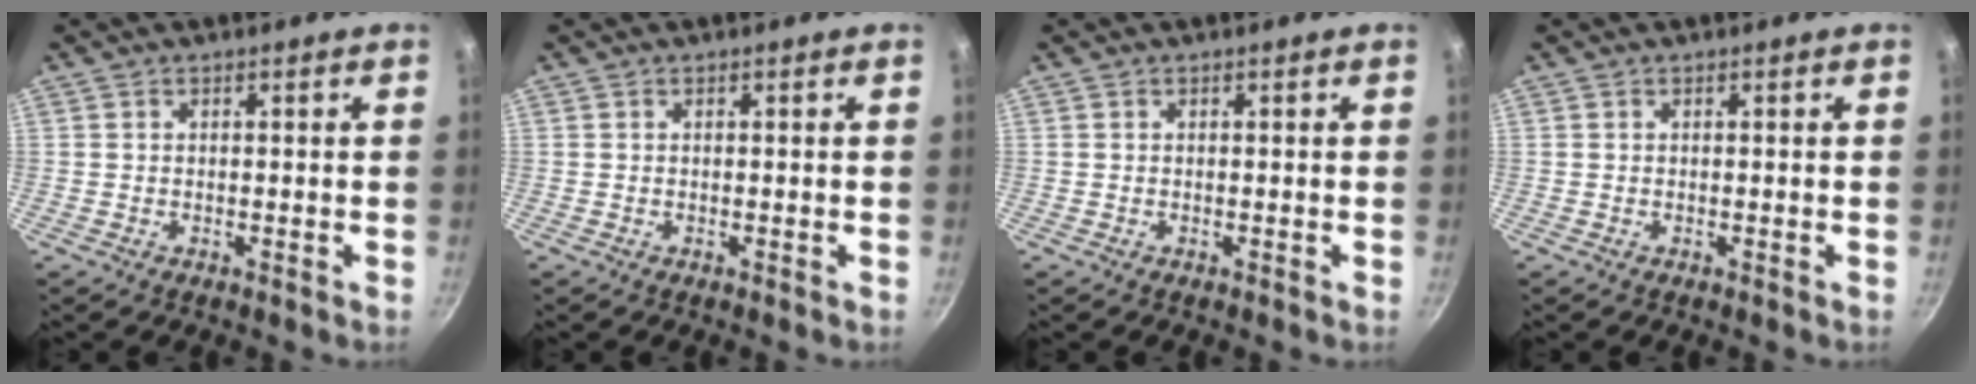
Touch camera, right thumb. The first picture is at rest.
{"total": 0.0}
{"total": 0.0}
{"total": 0.0}